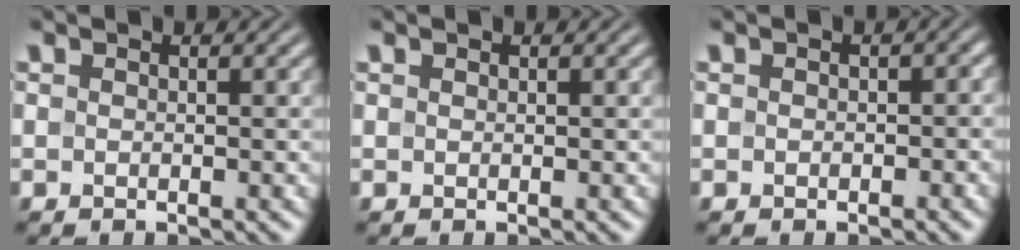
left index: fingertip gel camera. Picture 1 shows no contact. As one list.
[{"total": 0.0}, {"total": 1.0, "force": [-0.2, 0.7, 0.6], "torque": [-0.006, -0.003, -0.003]}]